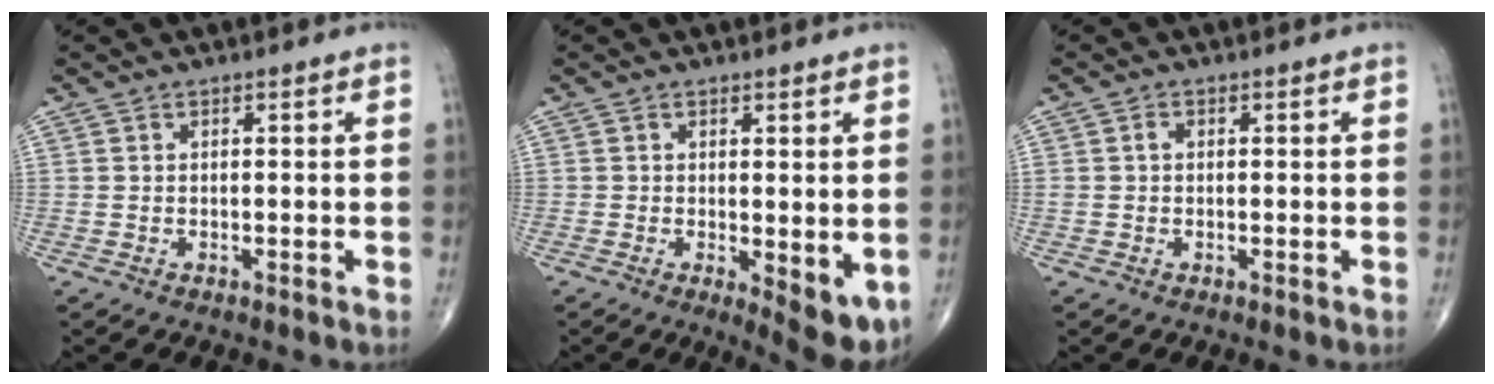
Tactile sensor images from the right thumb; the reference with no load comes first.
{"total": 6.5, "force": [-1.0, 2.5, 5.9], "torque": [-0.076, -0.019, -0.009]}
{"total": 1.1, "force": [0.1, 0.9, 0.7], "torque": [-0.012, 0.004, 0.001]}